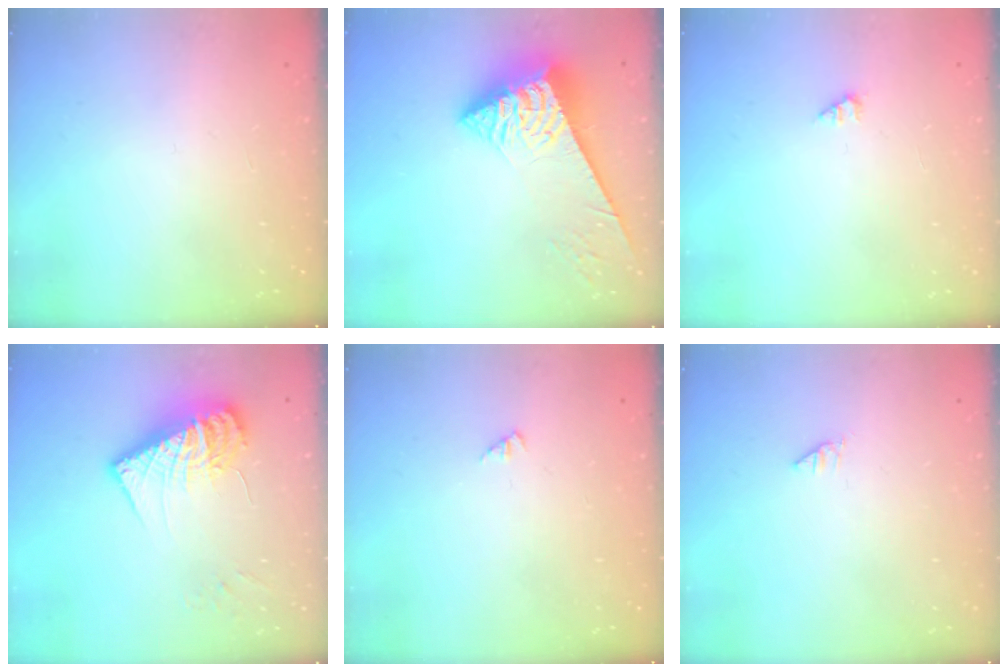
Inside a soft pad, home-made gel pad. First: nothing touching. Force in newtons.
{"total": 8.0, "press": 7.9, "slide": 1.4}
{"total": 1.0, "press": 1.0, "slide": 0.2}
{"total": 14.9, "press": 14.9, "slide": 1.4}
{"total": 1.2, "press": 1.2, "slide": 0.2}
{"total": 0.0}